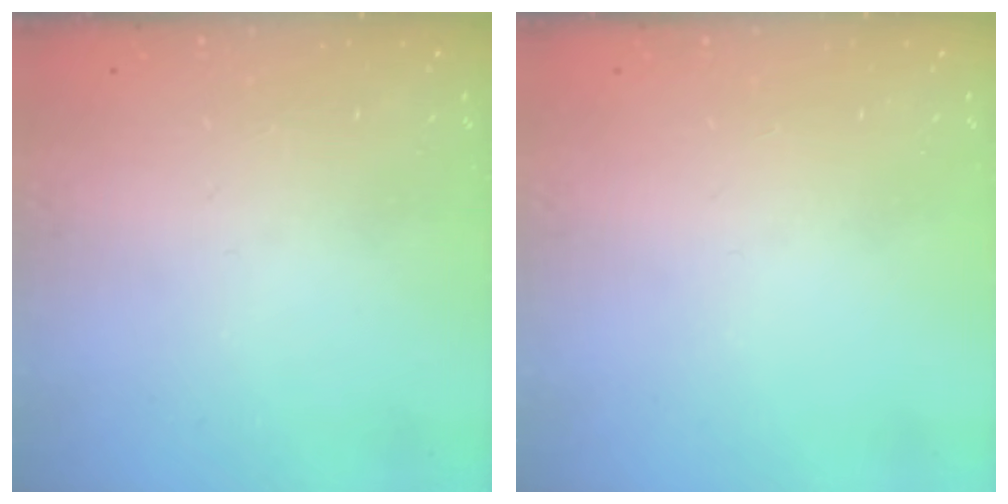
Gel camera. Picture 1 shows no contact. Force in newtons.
{"total": 0.0}